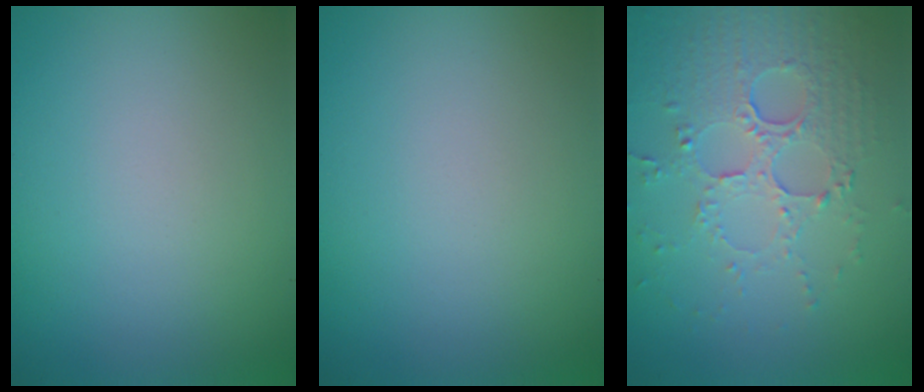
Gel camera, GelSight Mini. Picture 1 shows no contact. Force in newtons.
{"total": 0.0}
{"total": 5.5, "press": 3.7, "slide": 4.1}